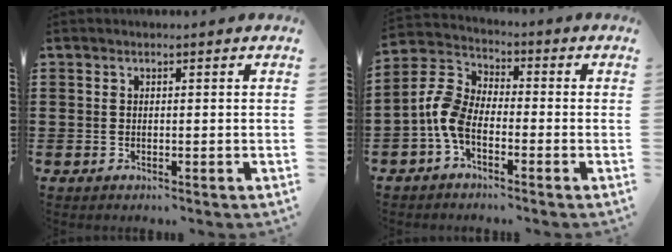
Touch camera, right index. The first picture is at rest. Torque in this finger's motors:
{"motor_torque": [1.14, 0.99, 0.45, 0.16]}